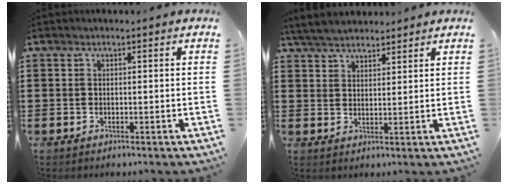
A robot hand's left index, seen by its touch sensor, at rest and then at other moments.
{"total": 4.8, "force": [4.4, 1.3, 1.4], "torque": [-0.042, -0.003, 0.083]}